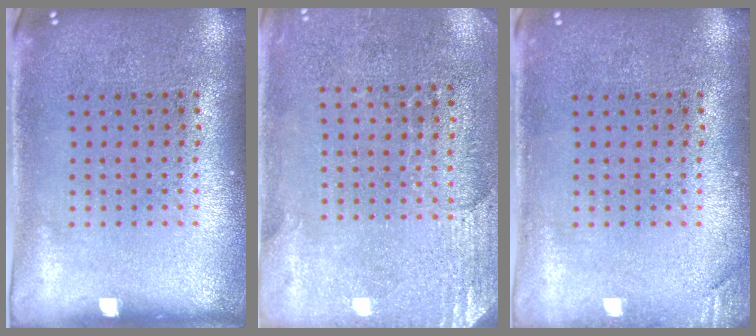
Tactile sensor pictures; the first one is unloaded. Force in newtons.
{"total": 2.8, "press": 2.5, "slide": 1.3}
{"total": 1.1, "press": 1.1, "slide": 0.3}